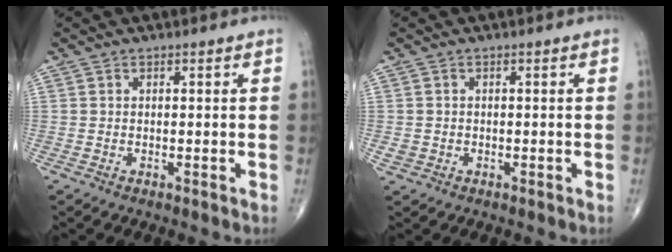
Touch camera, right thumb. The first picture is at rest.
{"total": 1.5, "force": [-0.3, 1.4, 0.5], "torque": [-0.008, 0.002, -0.001]}